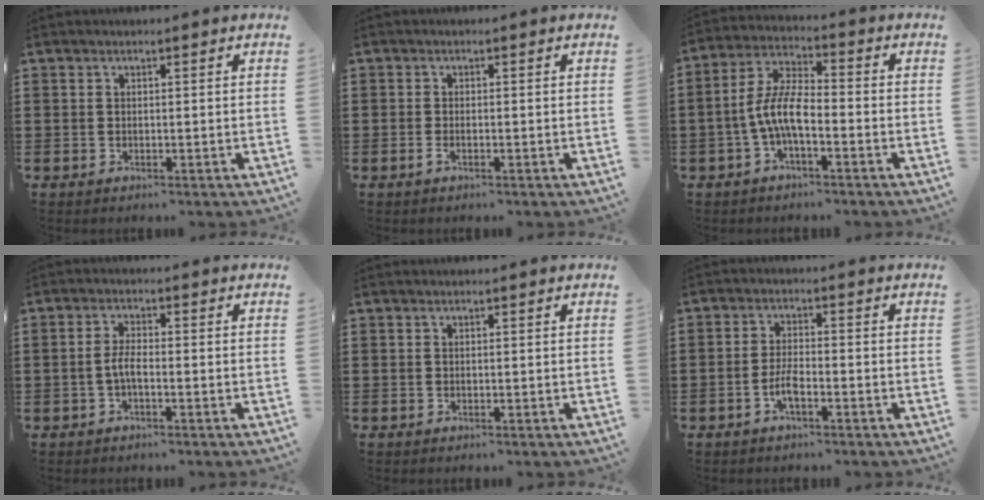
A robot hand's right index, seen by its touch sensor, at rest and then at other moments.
{"total": 1.0, "force": [-0.5, 0.2, 0.8], "torque": [-0.024, -0.008, -0.010]}
{"total": 7.5, "force": [-2.4, 2.3, 6.7], "torque": [-0.156, -0.008, -0.052]}
{"total": 2.9, "force": [-0.9, 0.7, 2.7], "torque": [-0.064, -0.003, -0.022]}
{"total": 0.0}
{"total": 3.5, "force": [-1.7, 1.1, 2.9], "torque": [-0.072, -0.003, -0.037]}